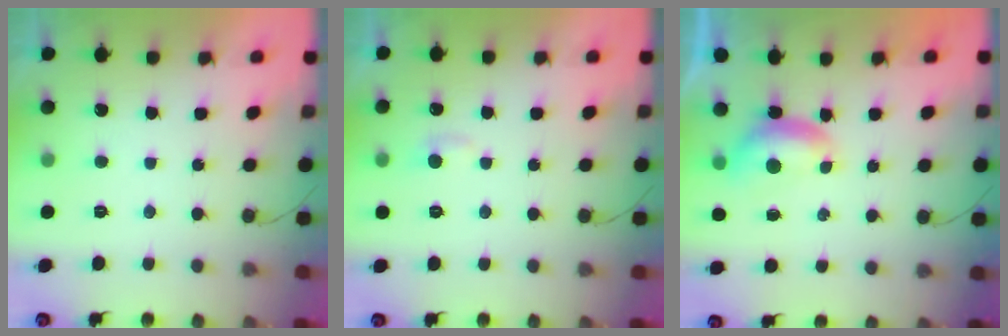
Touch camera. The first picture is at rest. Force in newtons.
{"total": 3.3, "press": 3.3, "slide": 0.4}
{"total": 5.8, "press": 5.8, "slide": 0.7}